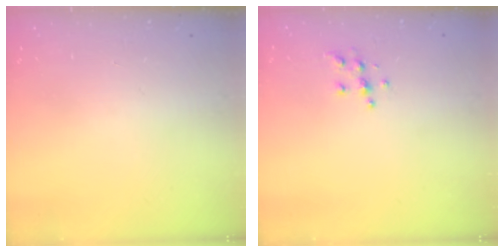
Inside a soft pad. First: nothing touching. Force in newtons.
{"total": 5.4, "press": 5.4, "slide": 0.3}